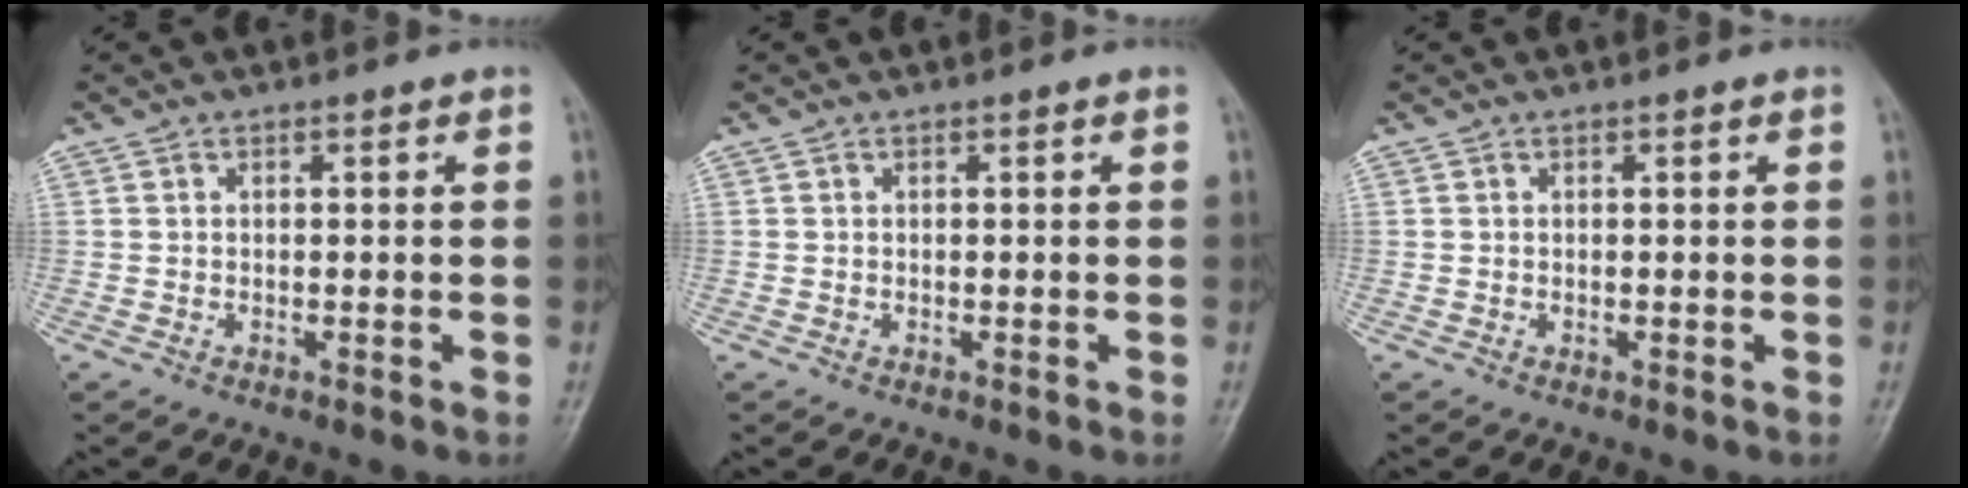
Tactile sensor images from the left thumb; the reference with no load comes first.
{"total": 0.0}
{"total": 0.0}